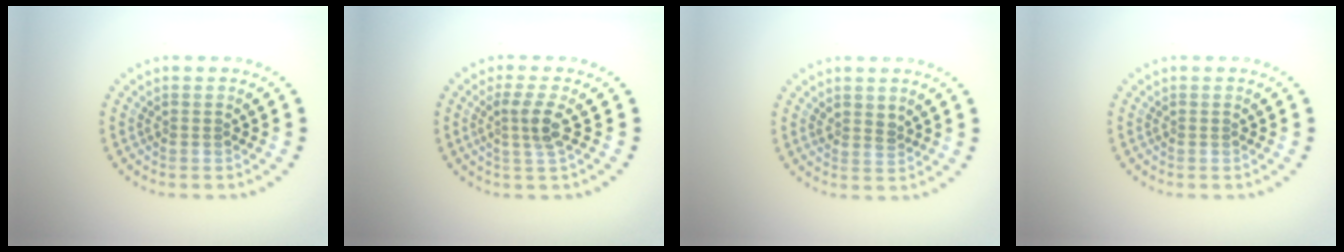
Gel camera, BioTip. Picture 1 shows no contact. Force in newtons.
{"total": 2.4, "press": 1.8, "slide": 1.6}
{"total": 1.1, "press": 1.0, "slide": 0.6}
{"total": 0.0}